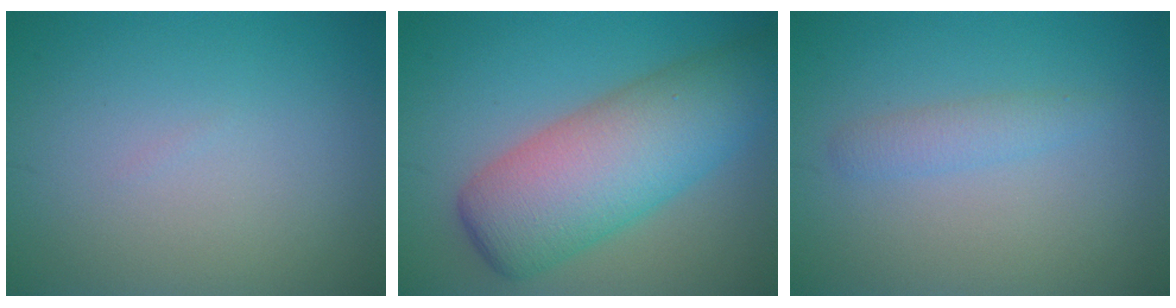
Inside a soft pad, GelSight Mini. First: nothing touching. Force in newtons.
{"total": 9.4, "press": 9.4, "slide": 0.3}
{"total": 1.6, "press": 1.6, "slide": 0.2}